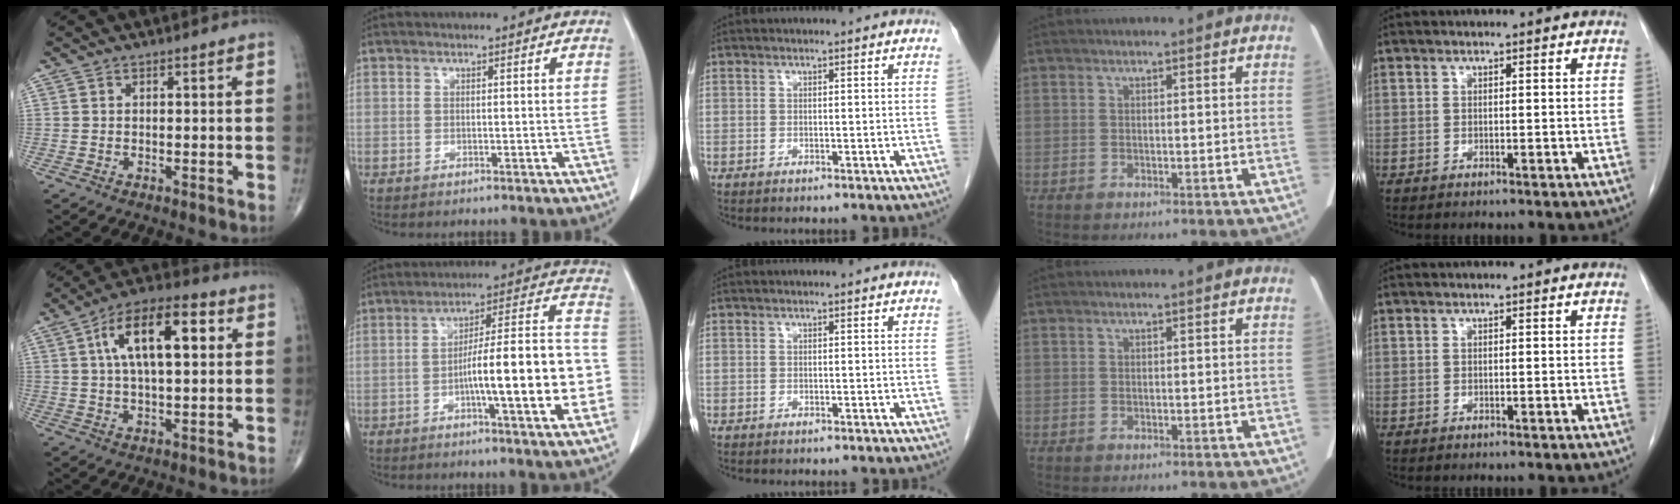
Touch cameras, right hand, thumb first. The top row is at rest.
{"thumb": {"total": 15.1, "force": [3.9, 6.4, 13.1], "torque": [-0.212, 0.017, 0.058]}, "index": {"total": 17.2, "force": [-4.2, 1.8, 16.6], "torque": [-0.226, 0.024, -0.060]}}